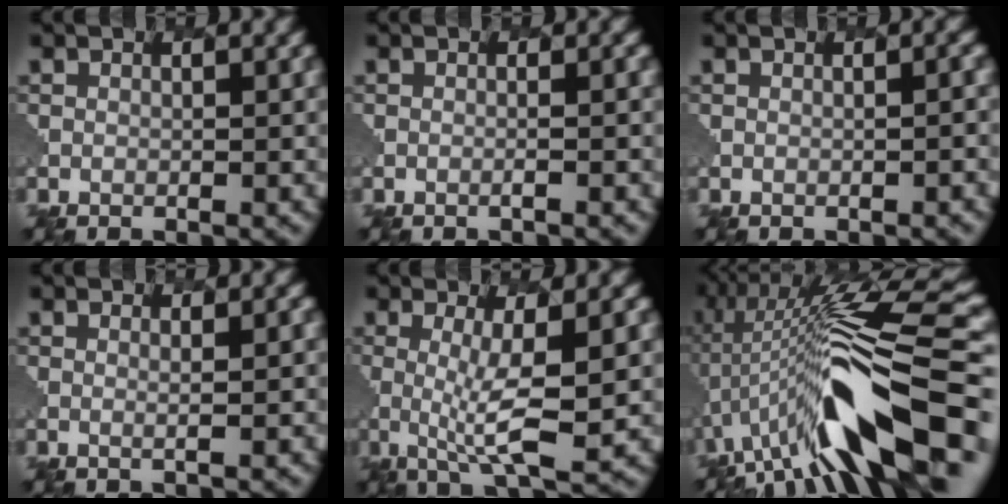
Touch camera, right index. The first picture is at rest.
{"total": 1.2, "force": [0.0, -1.0, -0.8], "torque": [0.012, 0.011, -0.011]}
{"total": 1.5, "force": [-0.3, 0.4, 1.4], "torque": [-0.004, 0.006, 0.000]}
{"total": 2.0, "force": [1.2, -1.4, -0.7], "torque": [0.020, 0.021, -0.001]}
{"total": 3.0, "force": [0.7, -0.7, 2.8], "torque": [-0.072, 0.013, -0.018]}
{"total": 9.9, "force": [-1.8, 1.6, 9.6], "torque": [-0.207, 0.043, -0.062]}